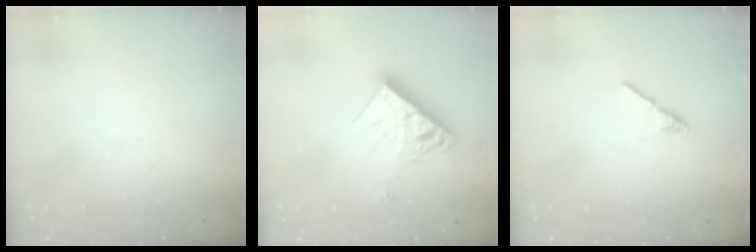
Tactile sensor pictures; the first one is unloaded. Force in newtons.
{"total": 11.4, "press": 11.3, "slide": 1.2}
{"total": 2.4, "press": 2.3, "slide": 0.8}